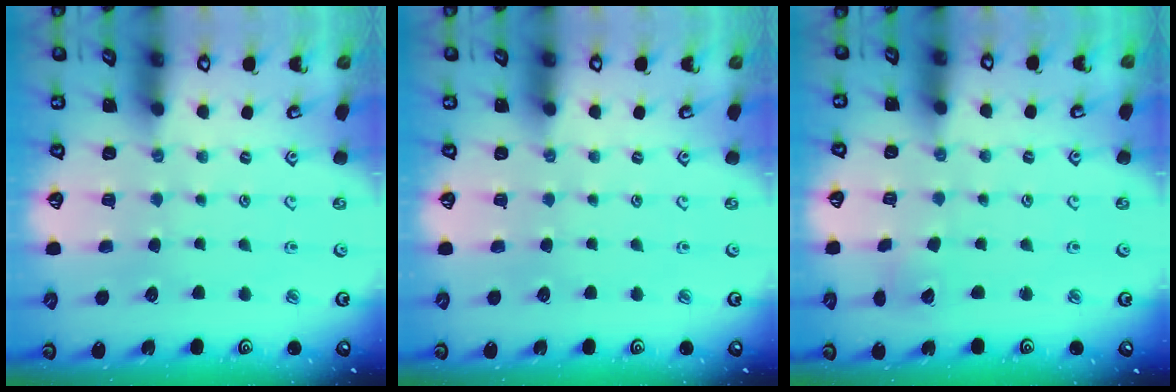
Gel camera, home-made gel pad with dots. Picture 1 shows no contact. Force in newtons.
{"total": 0.0}
{"total": 2.8, "press": 2.8, "slide": 0.4}